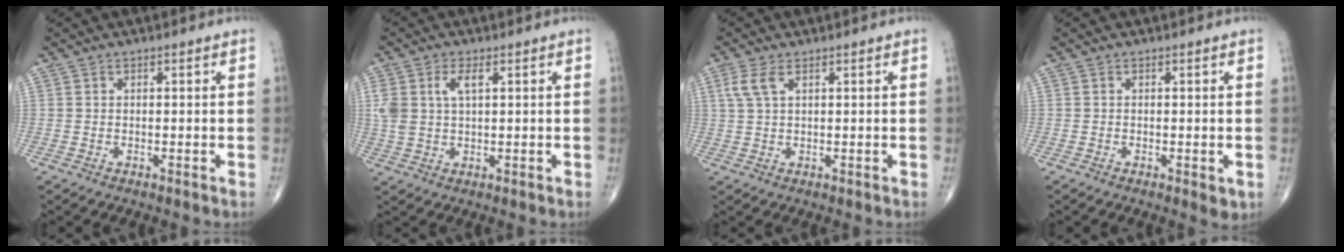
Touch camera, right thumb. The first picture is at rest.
{"total": 5.8, "force": [1.8, 2.9, 4.7], "torque": [-0.110, 0.007, 0.041]}
{"total": 3.5, "force": [1.5, 1.5, 2.8], "torque": [-0.073, 0.011, 0.036]}
{"total": 1.8, "force": [-0.5, 0.7, 1.6], "torque": [-0.021, -0.005, -0.008]}